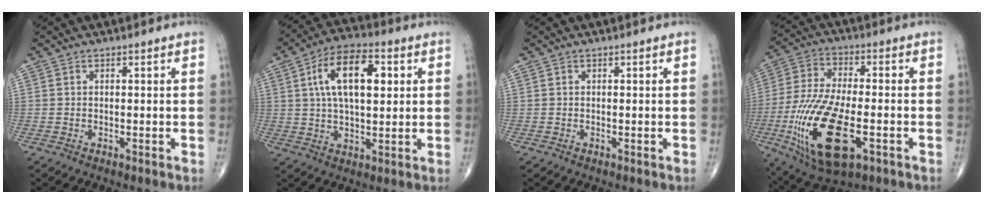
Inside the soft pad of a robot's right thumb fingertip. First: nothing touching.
{"total": 14.4, "force": [3.8, 7.0, 11.9], "torque": [-0.193, 0.007, 0.063]}
{"total": 0.0}
{"total": 20.7, "force": [-6.2, 8.8, 17.7], "torque": [-0.373, 0.001, -0.098]}